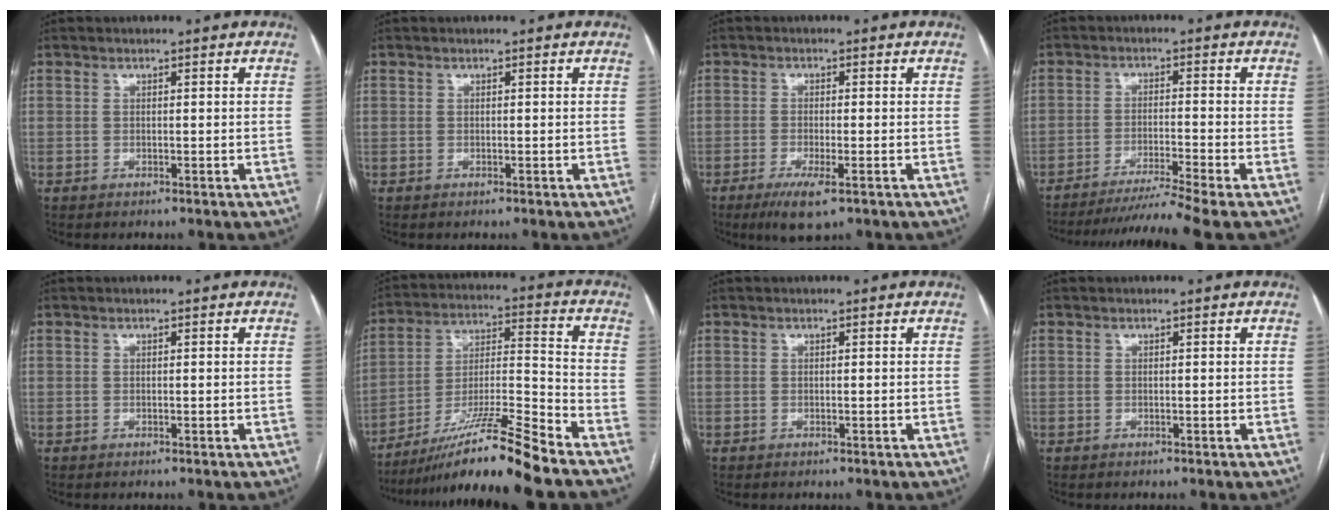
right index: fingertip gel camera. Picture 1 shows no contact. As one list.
[{"total": 0.0}, {"total": 5.1, "force": [-2.8, 0.8, 4.3], "torque": [-0.081, -0.012, -0.045]}, {"total": 9.0, "force": [-7.6, -3.0, 3.9], "torque": [-0.055, -0.025, -0.127]}, {"total": 0.0}, {"total": 15.9, "force": [-12.7, -1.6, 9.4], "torque": [-0.173, -0.007, -0.224]}, {"total": 0.0}, {"total": 0.0}]